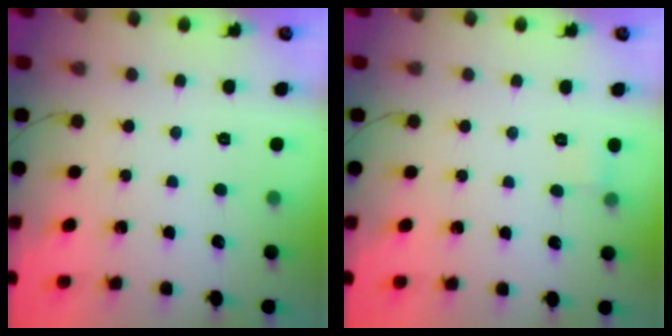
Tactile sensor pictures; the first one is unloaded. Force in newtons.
{"total": 5.0, "press": 4.8, "slide": 1.5}